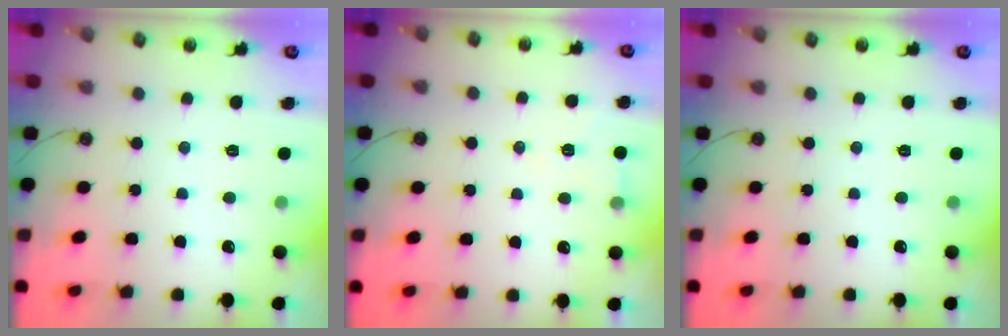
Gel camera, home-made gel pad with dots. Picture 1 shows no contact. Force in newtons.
{"total": 6.4, "press": 4.6, "slide": 4.4}
{"total": 0.0}